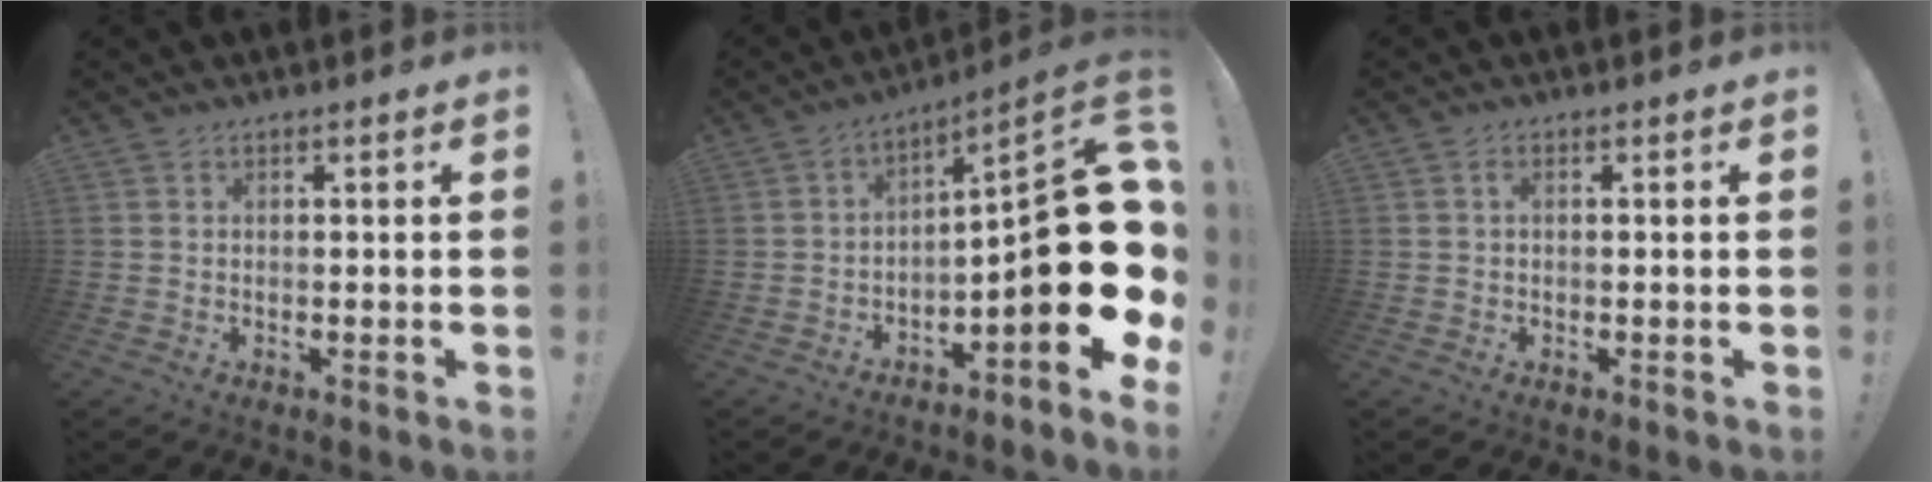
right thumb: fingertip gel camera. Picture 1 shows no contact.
{"total": 20.1, "force": [-3.3, 4.4, 19.4], "torque": [-0.282, 0.005, -0.051]}
{"total": 0.9, "force": [0.0, 0.4, 0.9], "torque": [-0.014, 0.002, -0.003]}